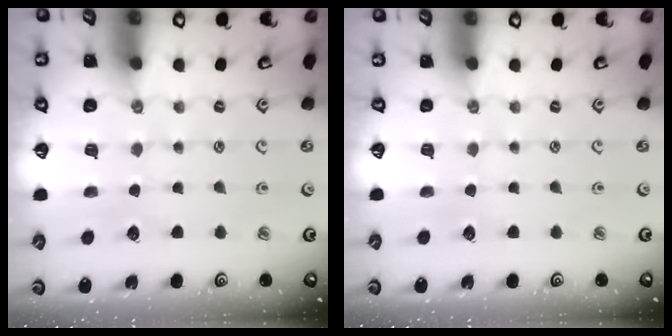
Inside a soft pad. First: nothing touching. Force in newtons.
{"total": 0.0}